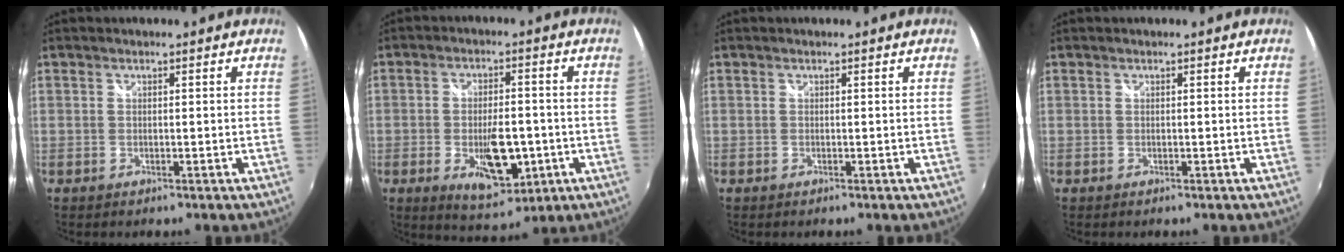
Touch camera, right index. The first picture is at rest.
{"total": 11.2, "force": [-3.3, 5.1, 9.5], "torque": [-0.167, -0.016, -0.044]}
{"total": 0.0}
{"total": 0.0}